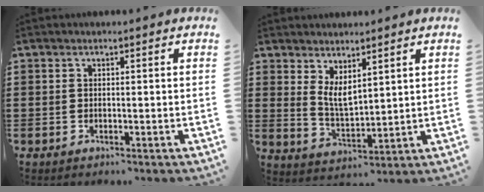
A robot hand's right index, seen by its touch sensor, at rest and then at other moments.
{"total": 4.3, "force": [2.7, 1.8, 2.8], "torque": [-0.063, -0.005, 0.051]}